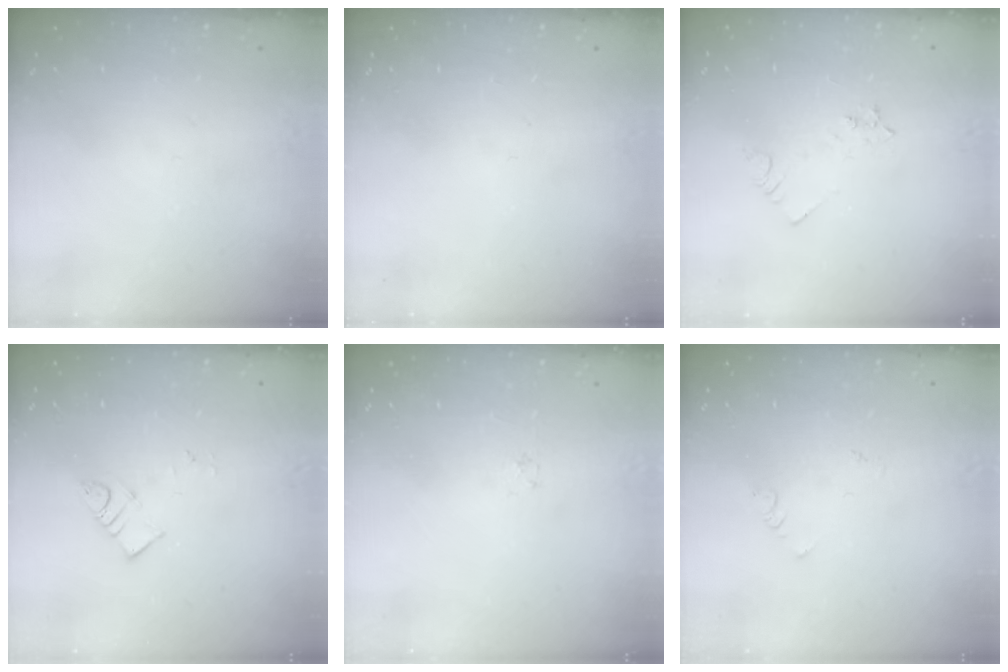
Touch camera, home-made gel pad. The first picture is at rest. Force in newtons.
{"total": 0.0}
{"total": 3.3, "press": 3.2, "slide": 0.5}
{"total": 3.4, "press": 3.4, "slide": 0.2}
{"total": 0.8, "press": 0.8, "slide": 0.2}
{"total": 1.9, "press": 1.9, "slide": 0.4}